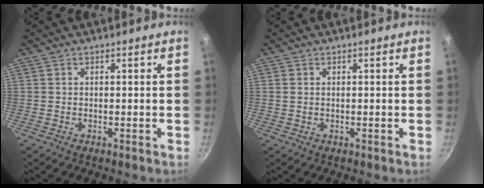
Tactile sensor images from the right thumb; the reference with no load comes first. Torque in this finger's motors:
{"motor_torque": [0.04, 0.07, -0.54, 0.15, 0.10]}